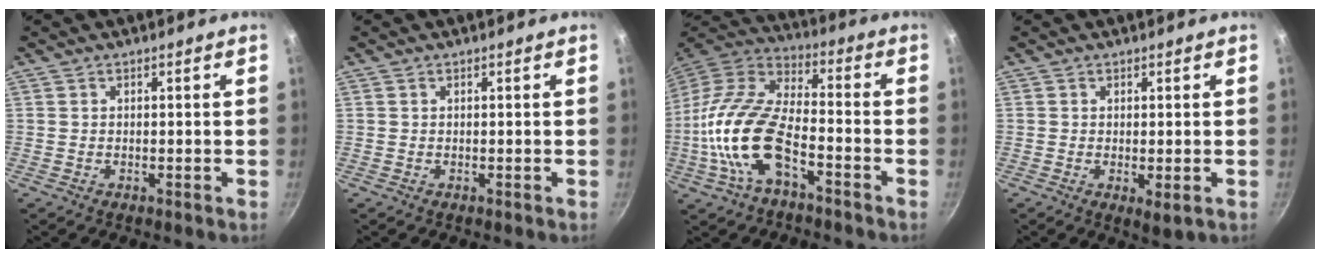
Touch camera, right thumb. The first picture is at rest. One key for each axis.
{"total": 0.0}
{"total": 18.3, "fx": -6.0, "fy": 8.6, "fz": 14.9, "tx": -0.311, "ty": 0.045, "tz": -0.114}
{"total": 2.6, "fx": -0.5, "fy": 0.6, "fz": 2.4, "tx": -0.041, "ty": -0.011, "tz": -0.004}